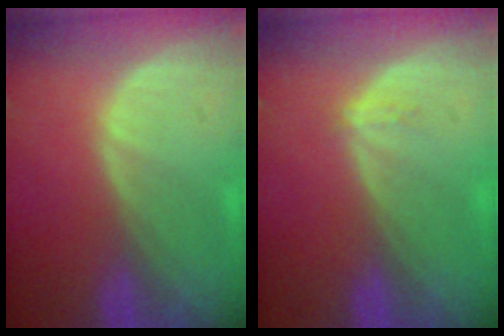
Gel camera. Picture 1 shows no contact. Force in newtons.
{"total": 1.2, "press": 0.8, "slide": 0.8}